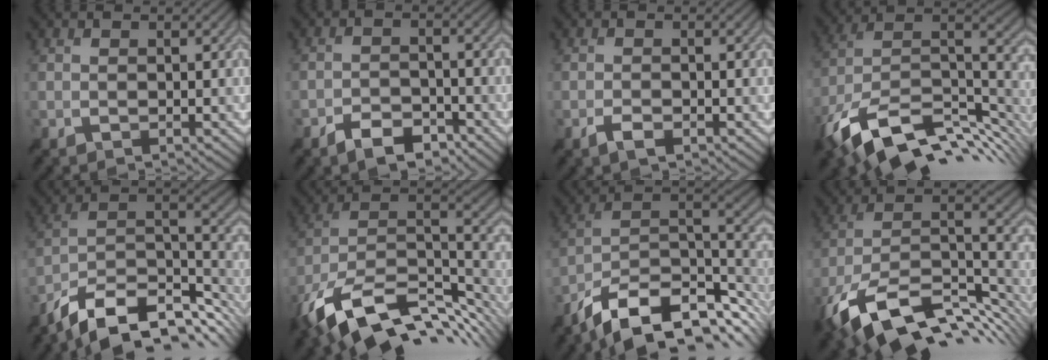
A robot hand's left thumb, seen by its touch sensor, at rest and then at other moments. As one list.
[{"total": 4.5, "force": [-3.6, 1.8, 2.0], "torque": [-0.031, -0.001, -0.065]}, {"total": 1.7, "force": [-1.2, 0.5, 1.1], "torque": [-0.020, 0.000, -0.023]}, {"total": 16.2, "force": [-8.1, 8.5, 11.2], "torque": [-0.256, -0.026, -0.132]}, {"total": 14.1, "force": [-9.1, 6.0, 9.0], "torque": [-0.207, -0.013, -0.152]}, {"total": 16.7, "force": [-9.0, 8.6, 11.1], "torque": [-0.265, -0.026, -0.145]}, {"total": 14.4, "force": [-8.2, 6.4, 9.9], "torque": [-0.213, -0.011, -0.140]}, {"total": 17.6, "force": [-9.6, 8.7, 12.0], "torque": [-0.277, -0.027, -0.155]}]